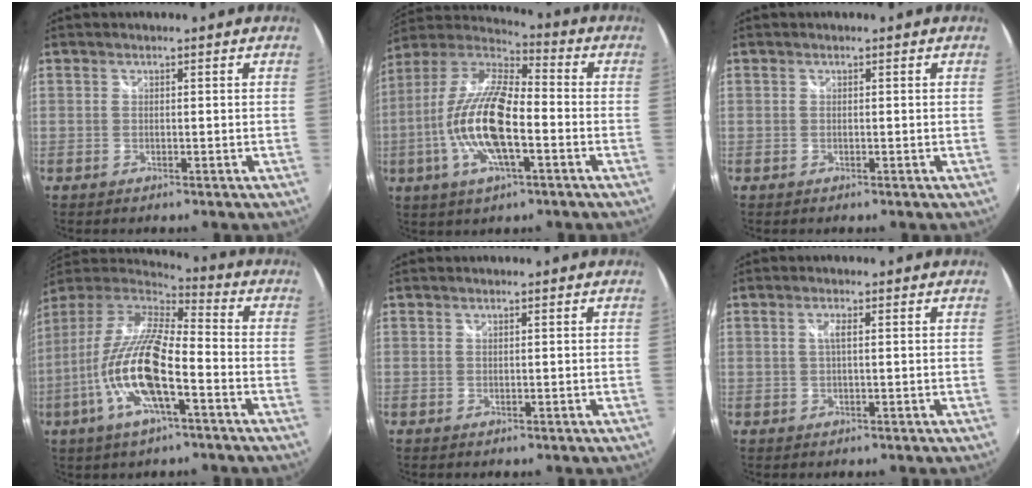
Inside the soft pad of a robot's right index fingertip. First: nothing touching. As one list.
[{"total": 17.4, "force": [-4.4, 5.8, 15.9], "torque": [-0.318, -0.003, -0.093]}, {"total": 0.0}, {"total": 18.4, "force": [-6.7, 4.9, 16.5], "torque": [-0.320, -0.020, -0.134]}, {"total": 0.0}, {"total": 1.3, "force": [0.2, -0.1, 1.2], "torque": [-0.023, 0.000, 0.002]}]